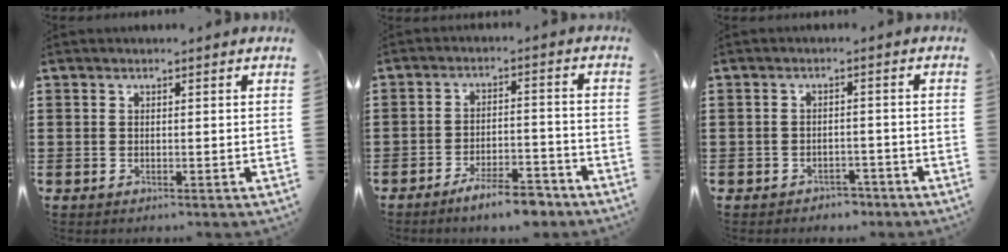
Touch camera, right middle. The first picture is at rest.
{"total": 6.6, "force": [-5.6, 0.9, 3.3], "torque": [-0.062, 0.000, -0.106]}
{"total": 2.1, "force": [-2.0, 0.6, -0.2], "torque": [-0.005, 0.003, -0.046]}